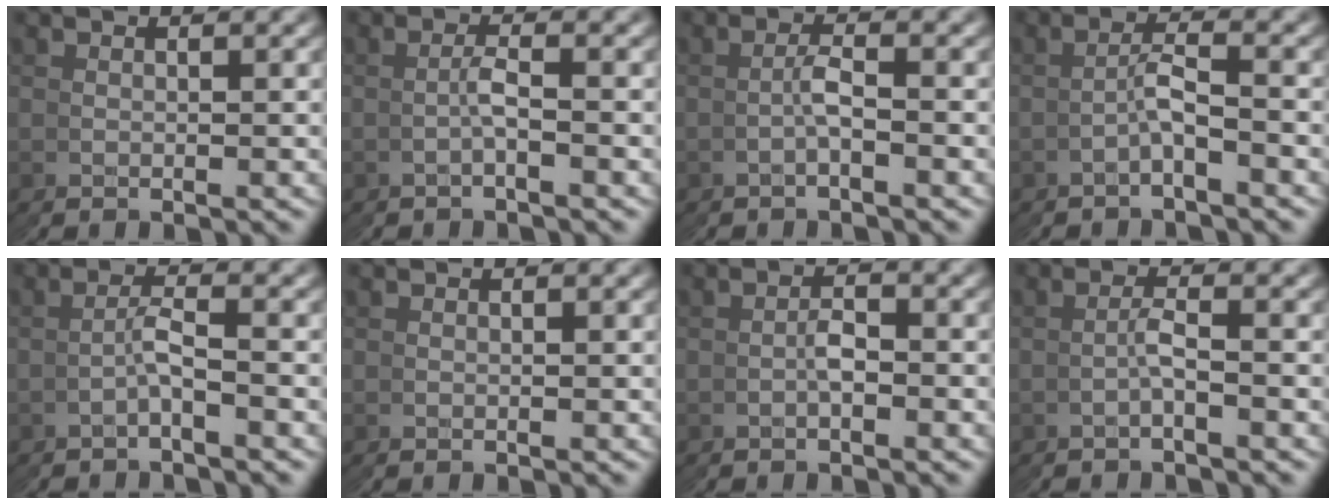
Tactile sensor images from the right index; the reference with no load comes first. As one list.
[{"total": 1.2, "force": [-0.8, -0.8, 0.2], "torque": [0.002, 0.008, -0.019]}, {"total": 1.2, "force": [-1.0, -0.5, 0.2], "torque": [0.004, 0.008, -0.022]}, {"total": 1.7, "force": [-1.5, -0.8, 0.0], "torque": [0.005, 0.015, -0.032]}, {"total": 1.7, "force": [-1.3, -1.0, -0.2], "torque": [0.008, 0.014, -0.029]}, {"total": 0.0}, {"total": 1.1, "force": [-1.0, 0.3, 0.3], "torque": [0.000, -0.001, -0.018]}, {"total": 1.4, "force": [-1.1, -0.9, 0.0], "torque": [0.005, 0.009, -0.023]}]